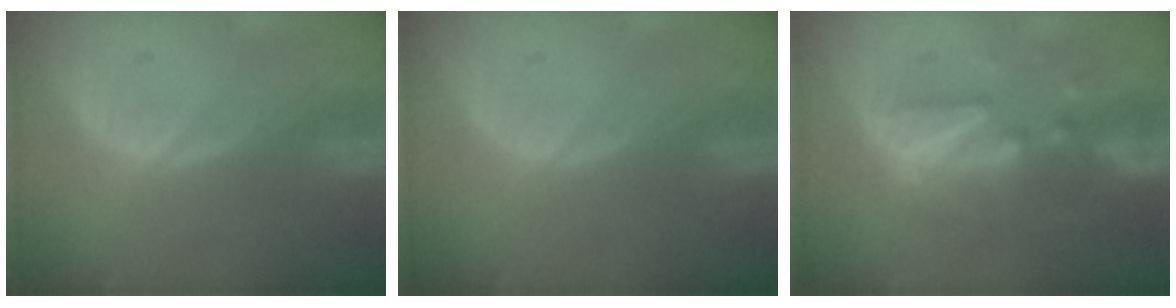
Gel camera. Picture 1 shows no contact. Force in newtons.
{"total": 0.0}
{"total": 8.7, "press": 8.2, "slide": 3.0}